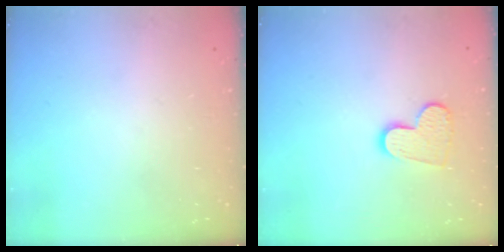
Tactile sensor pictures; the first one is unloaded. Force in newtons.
{"total": 10.3, "press": 10.3, "slide": 0.8}